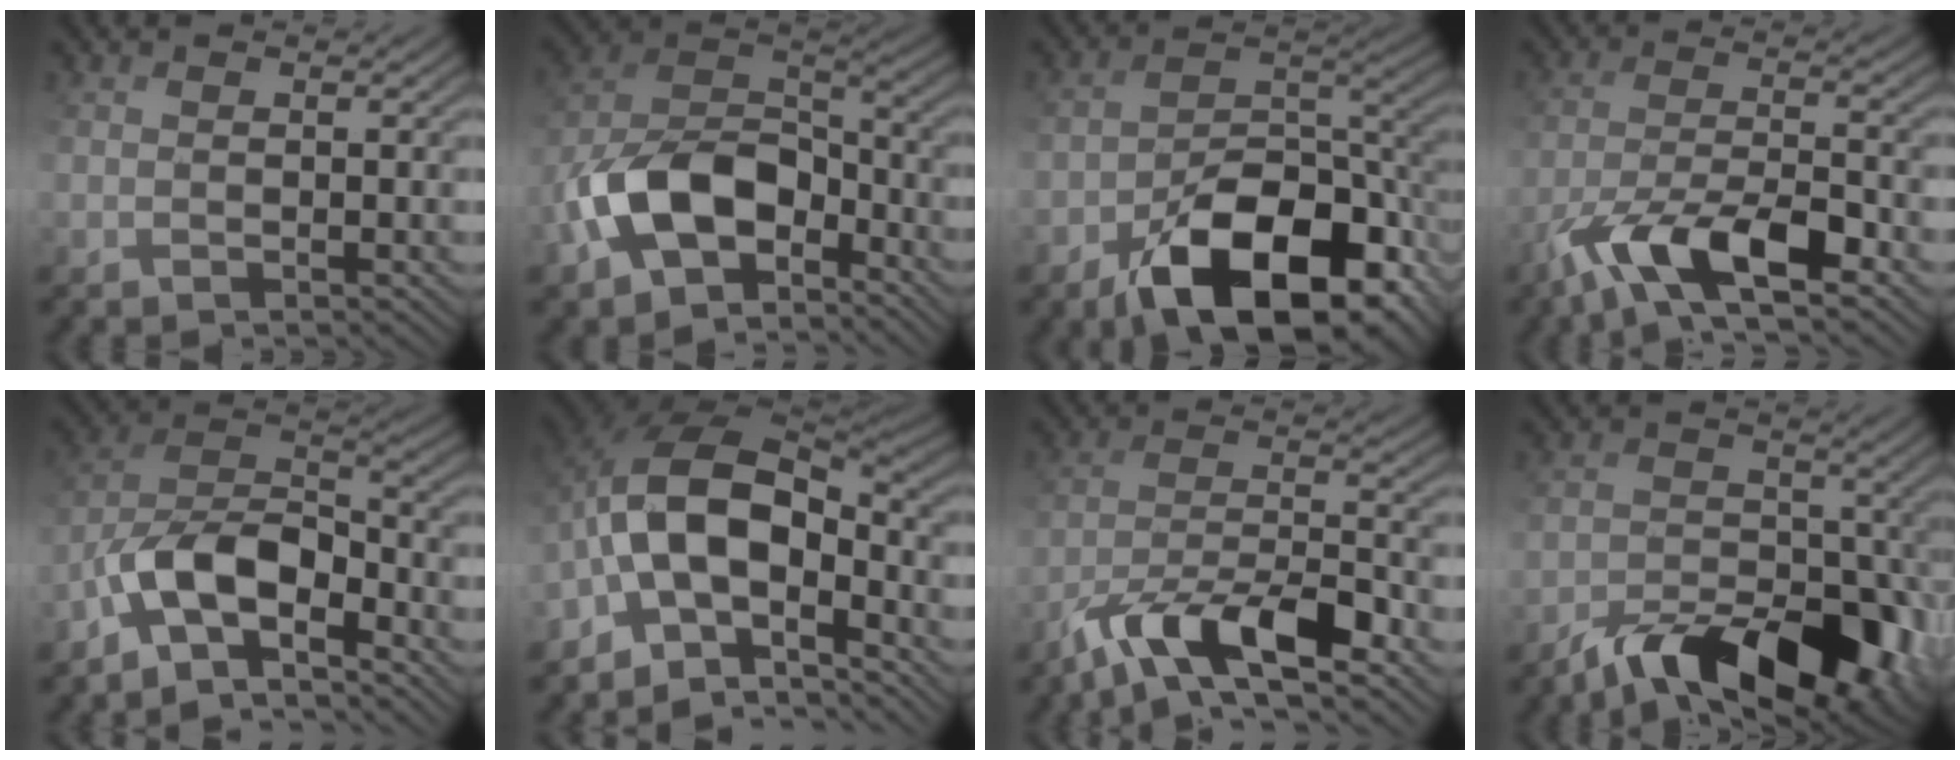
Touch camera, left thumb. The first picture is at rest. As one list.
[{"total": 11.7, "force": [-5.7, 6.7, 7.7], "torque": [-0.163, -0.001, -0.128]}, {"total": 16.2, "force": [-9.2, 7.9, 10.7], "torque": [-0.169, -0.022, -0.158]}, {"total": 10.4, "force": [-6.2, 3.0, 7.8], "torque": [-0.145, -0.001, -0.121]}, {"total": 9.5, "force": [-5.7, 3.9, 6.5], "torque": [-0.118, 0.012, -0.130]}, {"total": 13.6, "force": [-4.7, 7.0, 10.7], "torque": [-0.198, -0.003, -0.101]}, {"total": 10.7, "force": [-7.0, 2.9, 7.6], "torque": [-0.138, 0.003, -0.133]}, {"total": 11.7, "force": [-7.5, 5.5, 7.0], "torque": [-0.102, -0.023, -0.119]}]